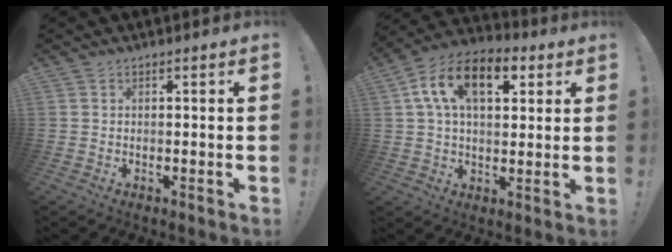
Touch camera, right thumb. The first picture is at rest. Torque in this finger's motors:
{"motor_torque": [0.52, 1.07, 0.54, -0.14, 0.47]}